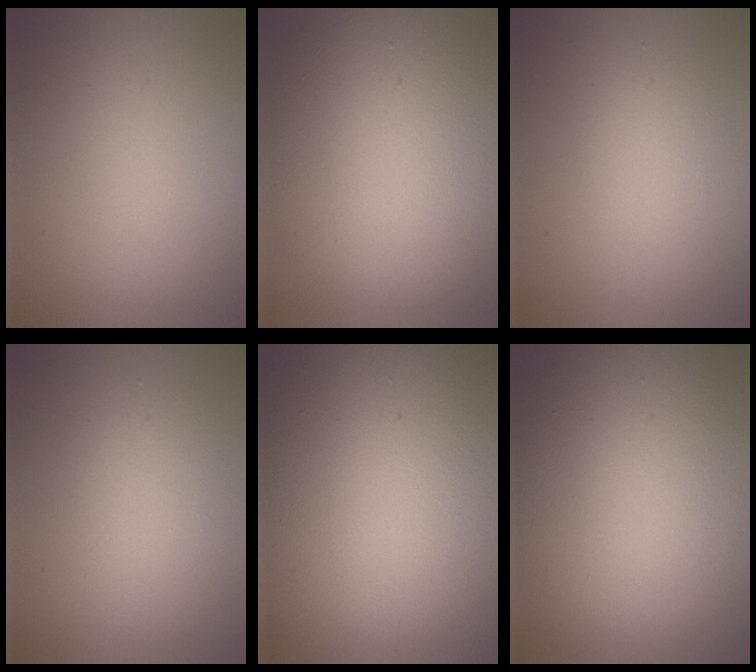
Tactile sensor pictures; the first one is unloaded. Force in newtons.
{"total": 11.2, "press": 11.2, "slide": 0.7}
{"total": 2.0, "press": 2.0, "slide": 0.1}
{"total": 2.5, "press": 2.4, "slide": 0.1}
{"total": 27.6, "press": 27.6, "slide": 1.2}
{"total": 18.1, "press": 18.0, "slide": 1.0}